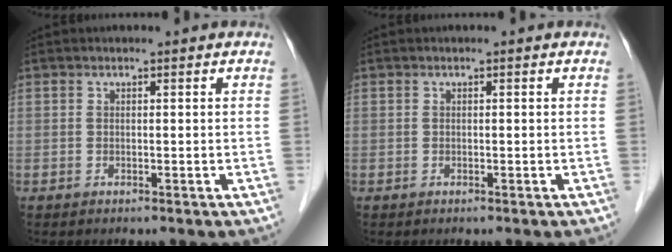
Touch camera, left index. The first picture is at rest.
{"total": 0.0}